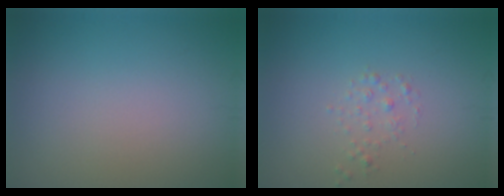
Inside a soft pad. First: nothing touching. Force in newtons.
{"total": 1.0, "press": 1.0, "slide": 0.0}